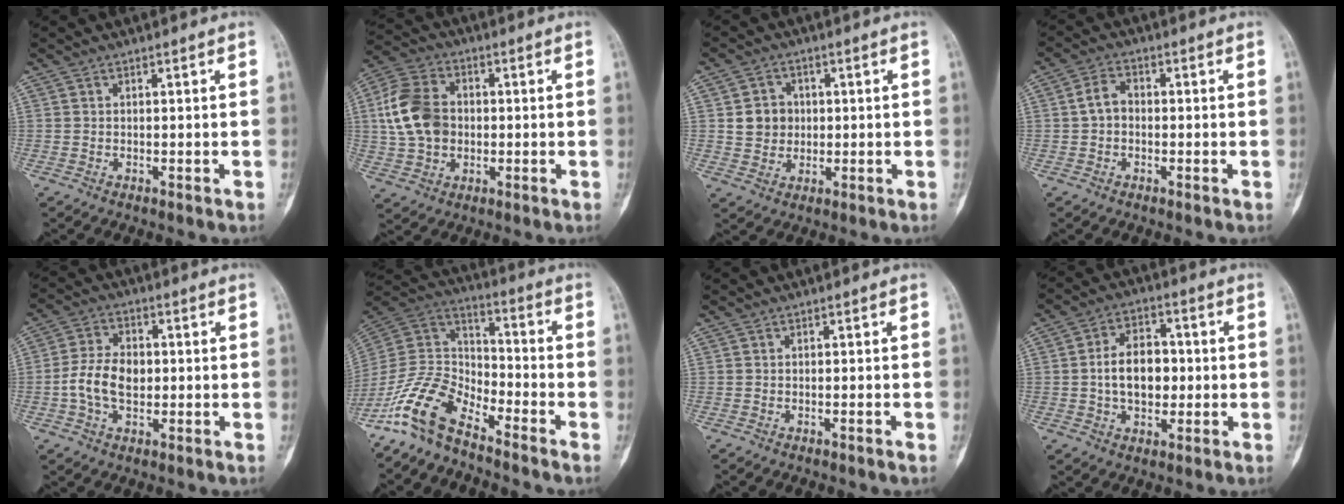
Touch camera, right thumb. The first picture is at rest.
{"total": 12.7, "force": [0.4, 9.5, 8.4], "torque": [-0.147, 0.016, 0.003]}
{"total": 5.9, "force": [0.6, 5.4, 2.3], "torque": [-0.008, 0.004, 0.010]}
{"total": 4.0, "force": [-0.4, 2.9, 2.6], "torque": [-0.041, 0.016, -0.016]}
{"total": 8.6, "force": [-0.8, 5.7, 6.4], "torque": [-0.115, 0.019, -0.020]}
{"total": 12.7, "force": [-9.7, 5.1, 6.4], "torque": [-0.118, 0.082, -0.199]}
{"total": 0.6, "force": [-0.4, 0.0, 0.5], "torque": [-0.011, 0.006, -0.003]}
{"total": 10.2, "force": [-0.4, 6.8, 7.5], "torque": [-0.100, 0.019, -0.013]}